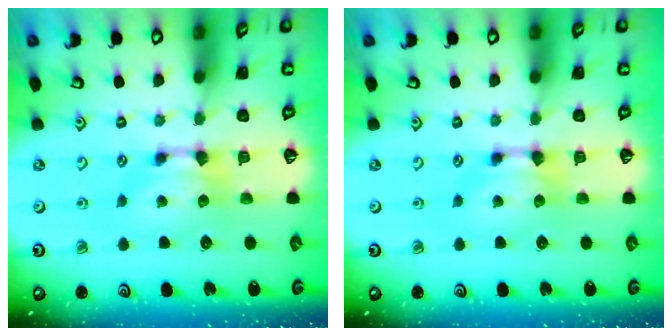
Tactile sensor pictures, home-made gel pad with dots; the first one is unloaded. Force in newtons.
{"total": 0.0}